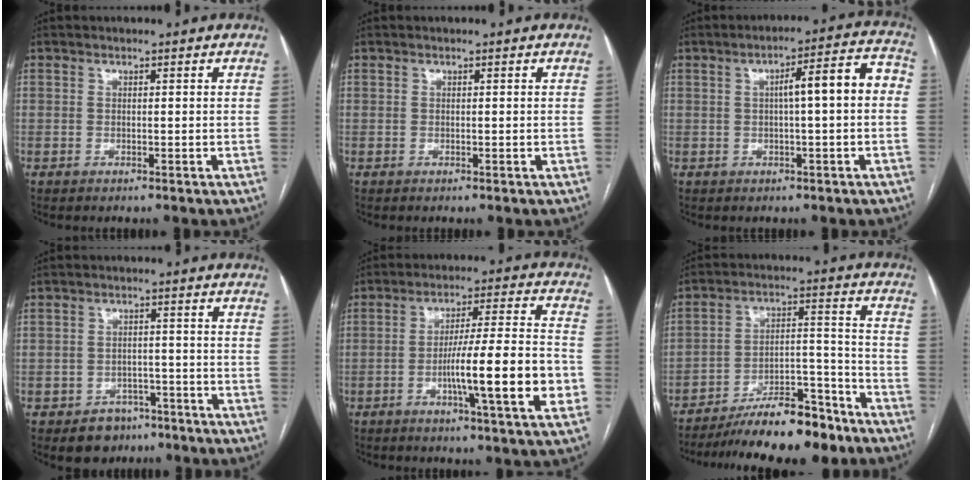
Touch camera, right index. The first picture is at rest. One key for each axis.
{"total": 0.0}
{"total": 8.2, "fx": 0.2, "fy": 1.1, "fz": 8.1, "tx": -0.112, "ty": 0.034, "tz": 0.001}
{"total": 5.5, "fx": -3.5, "fy": 4.1, "fz": 1.0, "tx": -0.006, "ty": 0.012, "tz": -0.046}
{"total": 14.6, "fx": -4.0, "fy": 0.2, "fz": 14.0, "tx": -0.227, "ty": -0.001, "tz": -0.062}
{"total": 15.3, "fx": -12.5, "fy": 3.3, "fz": 8.2, "tx": -0.126, "ty": 0.025, "tz": -0.205}